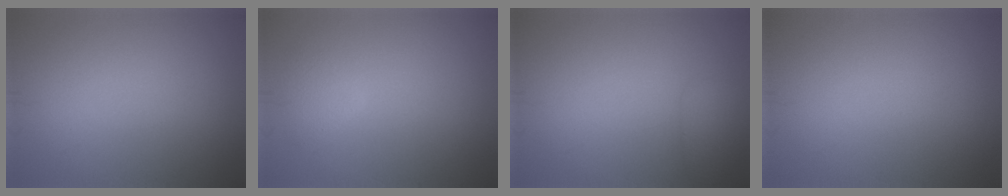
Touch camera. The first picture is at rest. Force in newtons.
{"total": 1.2, "press": 1.2, "slide": 0.1}
{"total": 1.6, "press": 1.6, "slide": 0.1}
{"total": 0.0}